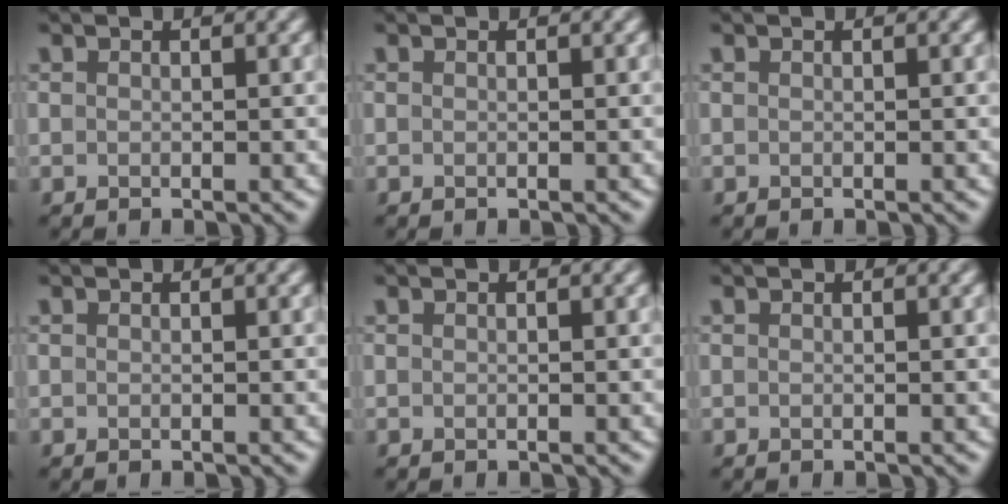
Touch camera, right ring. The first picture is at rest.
{"total": 0.0}
{"total": 0.0}
{"total": 0.0}
{"total": 0.0}
{"total": 0.0}